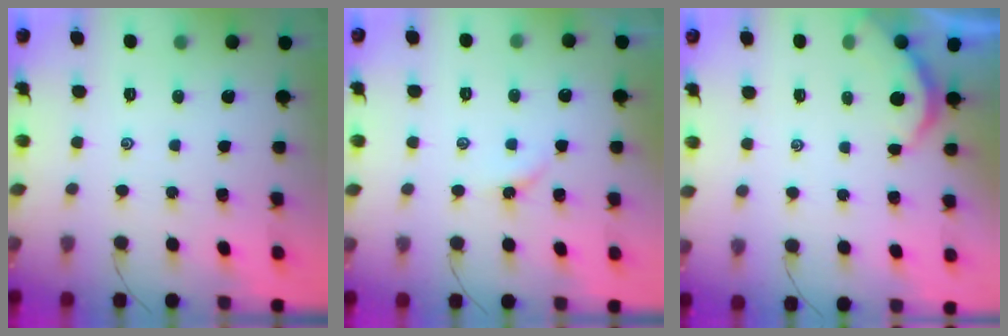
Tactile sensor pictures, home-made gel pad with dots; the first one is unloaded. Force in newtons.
{"total": 2.5, "press": 2.4, "slide": 0.6}
{"total": 2.5, "press": 2.5, "slide": 0.4}